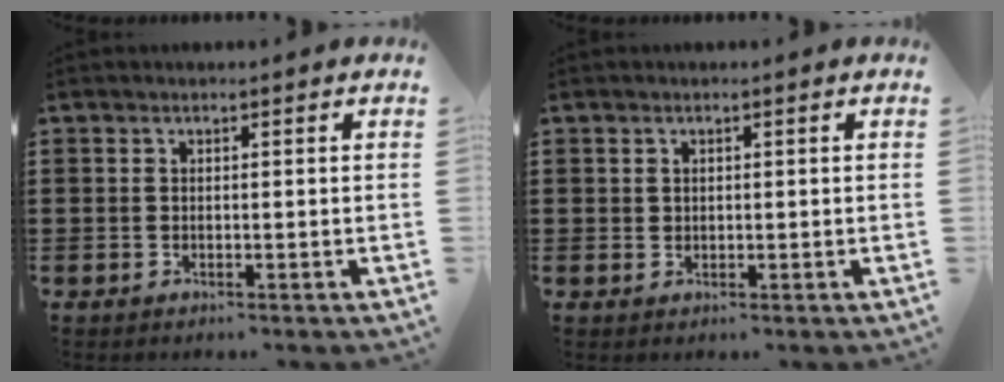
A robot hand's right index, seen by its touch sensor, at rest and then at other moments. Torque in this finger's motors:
{"motor_torque": [-0.97, 1.16, -0.03, -0.01]}